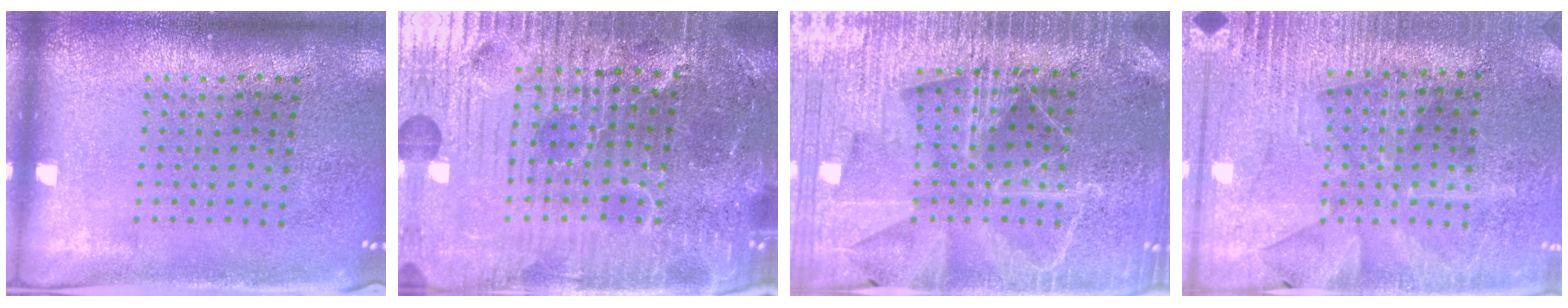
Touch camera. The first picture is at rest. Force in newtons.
{"total": 7.1, "press": 6.4, "slide": 3.2}
{"total": 4.7, "press": 4.3, "slide": 1.9}
{"total": 2.8, "press": 2.7, "slide": 0.6}